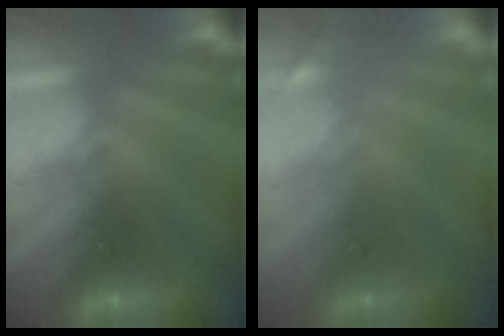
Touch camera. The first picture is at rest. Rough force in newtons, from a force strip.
{"total": 1.8}